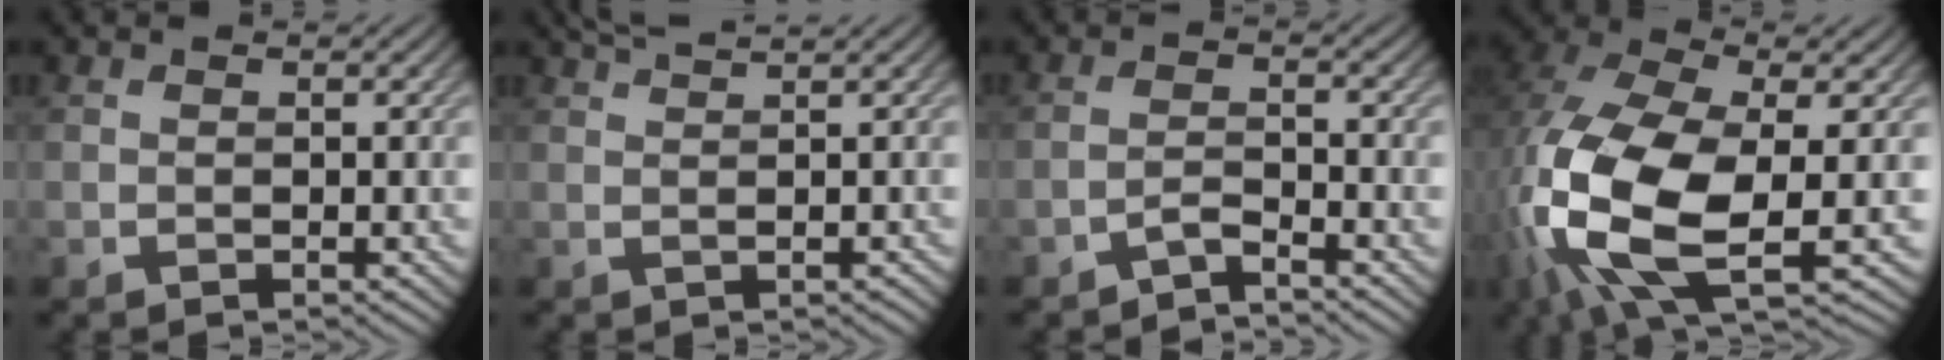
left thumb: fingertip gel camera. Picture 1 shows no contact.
{"total": 3.6, "force": [2.5, 0.4, 2.5], "torque": [-0.038, 0.010, 0.029]}
{"total": 2.3, "force": [-2.1, 0.2, 1.0], "torque": [-0.020, 0.007, -0.053]}
{"total": 15.7, "force": [-2.9, 8.0, 13.2], "torque": [-0.317, -0.022, -0.049]}